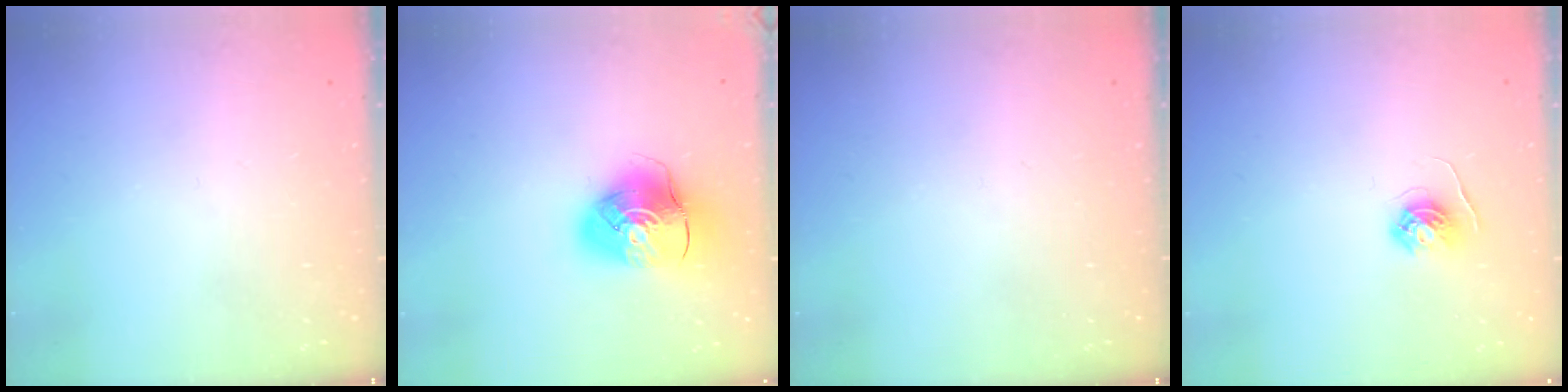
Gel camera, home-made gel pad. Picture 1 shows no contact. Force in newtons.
{"total": 12.6, "press": 12.5, "slide": 1.6}
{"total": 0.0}
{"total": 4.8, "press": 4.7, "slide": 0.5}